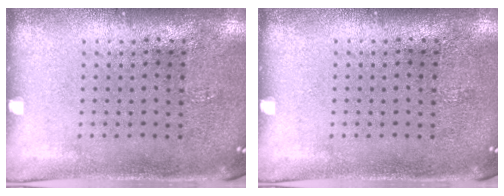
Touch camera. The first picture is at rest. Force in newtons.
{"total": 0.0}